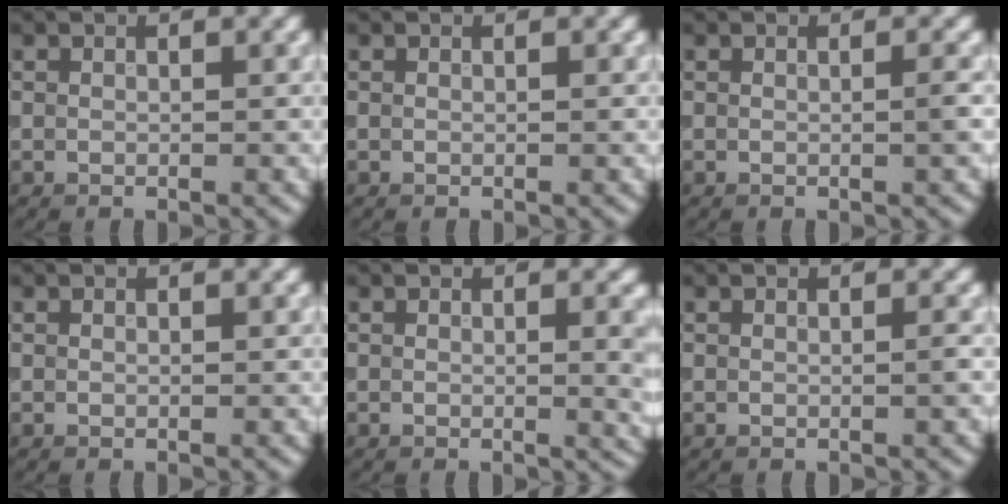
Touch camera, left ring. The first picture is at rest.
{"total": 0.0}
{"total": 1.1, "force": [0.0, 0.2, 1.1], "torque": [-0.011, 0.002, -0.004]}
{"total": 0.0}
{"total": 2.9, "force": [0.1, 0.9, 2.8], "torque": [-0.025, -0.002, -0.001]}
{"total": 0.7, "force": [0.0, 0.1, 0.7], "torque": [-0.007, 0.001, -0.002]}